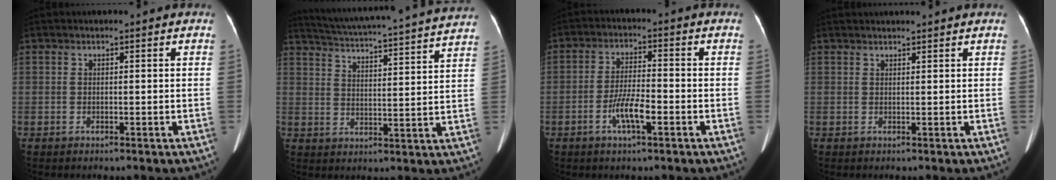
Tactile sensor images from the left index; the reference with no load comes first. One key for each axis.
{"total": 24.2, "fx": 22.6, "fy": -0.1, "fz": 8.7, "tx": -0.143, "ty": -0.043, "tz": 0.290}
{"total": 5.6, "fx": -2.8, "fy": 0.8, "fz": 4.7, "tx": -0.091, "ty": -0.008, "tz": -0.050}
{"total": 4.5, "fx": 4.3, "fy": 0.1, "fz": 1.4, "tx": -0.014, "ty": 0.020, "tz": 0.052}